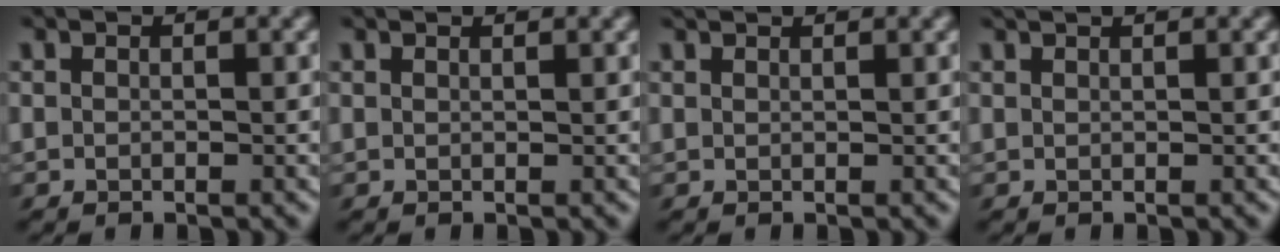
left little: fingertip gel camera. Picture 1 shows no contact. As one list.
[{"total": 0.7, "force": [0.7, -0.3, 0.0], "torque": [-0.002, 0.003, 0.016]}, {"total": 1.3, "force": [1.3, -0.1, 0.2], "torque": [-0.008, 0.010, 0.028]}, {"total": 1.5, "force": [1.4, -0.1, 0.5], "torque": [-0.013, 0.011, 0.032]}]